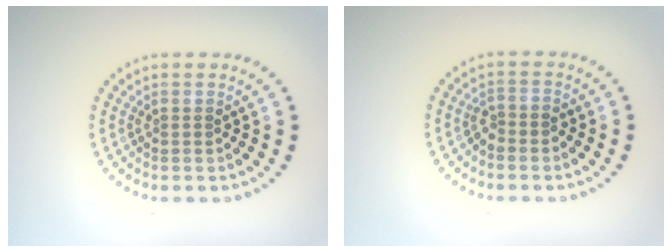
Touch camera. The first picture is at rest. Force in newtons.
{"total": 1.3, "press": 1.1, "slide": 0.7}